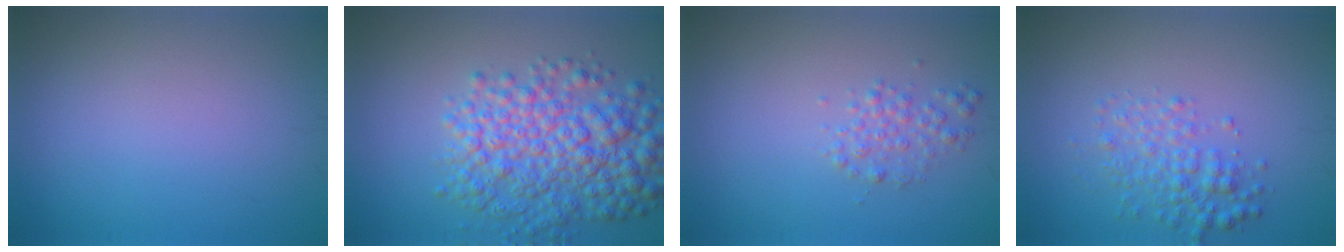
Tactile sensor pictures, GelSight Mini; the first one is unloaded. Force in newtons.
{"total": 7.7, "press": 7.7, "slide": 0.1}
{"total": 1.7, "press": 1.7, "slide": 0.0}
{"total": 2.8, "press": 2.8, "slide": 0.1}